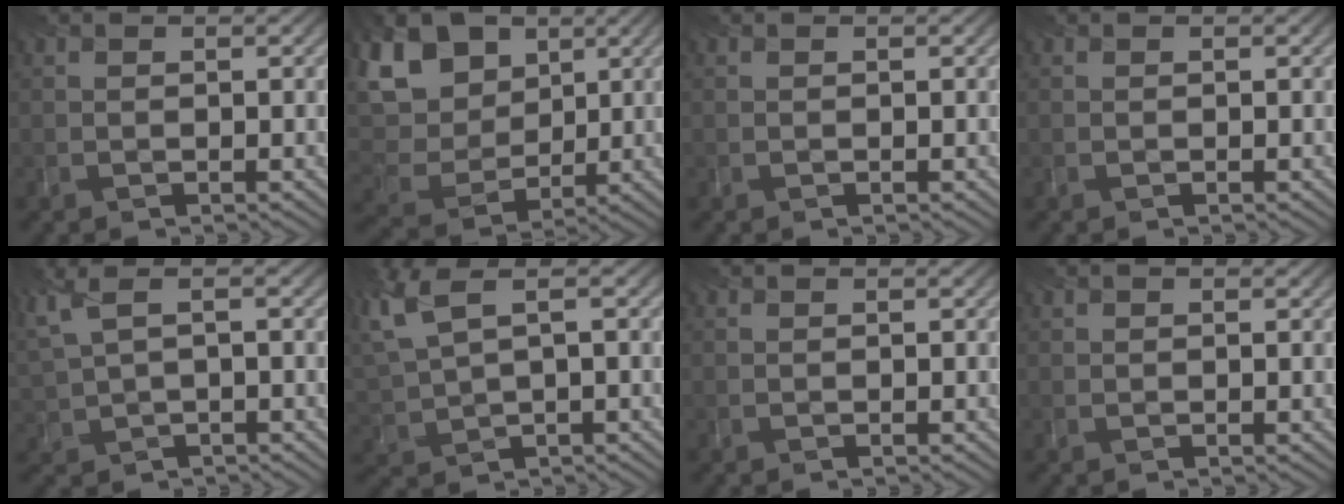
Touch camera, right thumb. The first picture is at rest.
{"total": 11.4, "force": [4.7, 8.4, 6.0], "torque": [-0.192, 0.027, 0.099]}
{"total": 0.0}
{"total": 0.0}
{"total": 4.7, "force": [2.2, 2.0, 3.6], "torque": [-0.117, 0.009, 0.064]}
{"total": 7.2, "force": [3.4, 2.9, 5.6], "torque": [-0.172, 0.011, 0.087]}
{"total": 0.0}
{"total": 0.6, "force": [0.4, 0.3, 0.4], "torque": [0.001, 0.006, 0.004]}